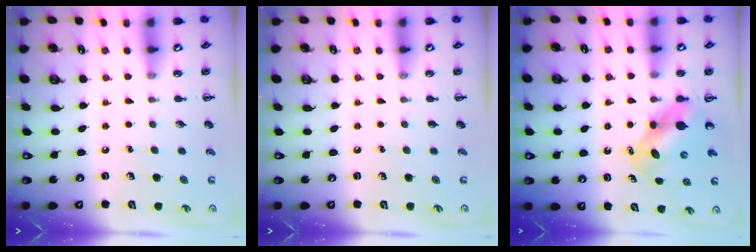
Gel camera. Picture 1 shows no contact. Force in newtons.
{"total": 0.0}
{"total": 5.4, "press": 5.4, "slide": 0.5}